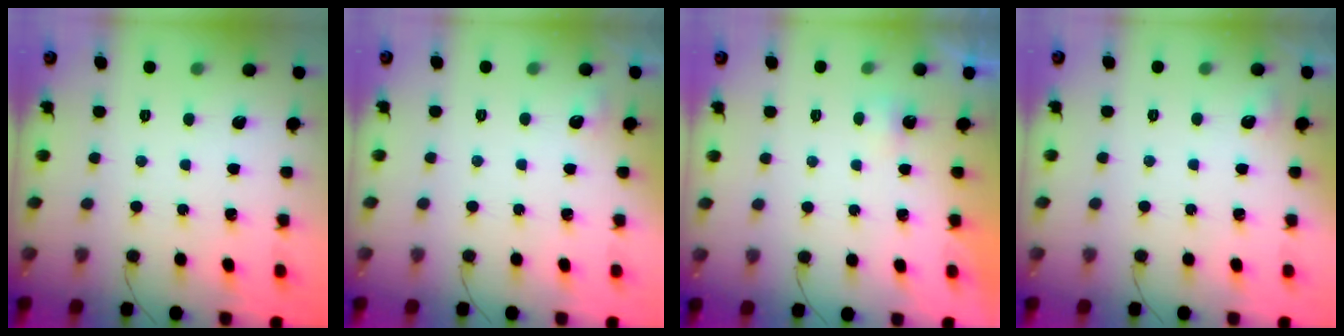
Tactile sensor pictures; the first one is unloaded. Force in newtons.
{"total": 6.5, "press": 3.4, "slide": 5.5}
{"total": 1.6, "press": 1.5, "slide": 0.6}
{"total": 6.5, "press": 3.4, "slide": 5.5}